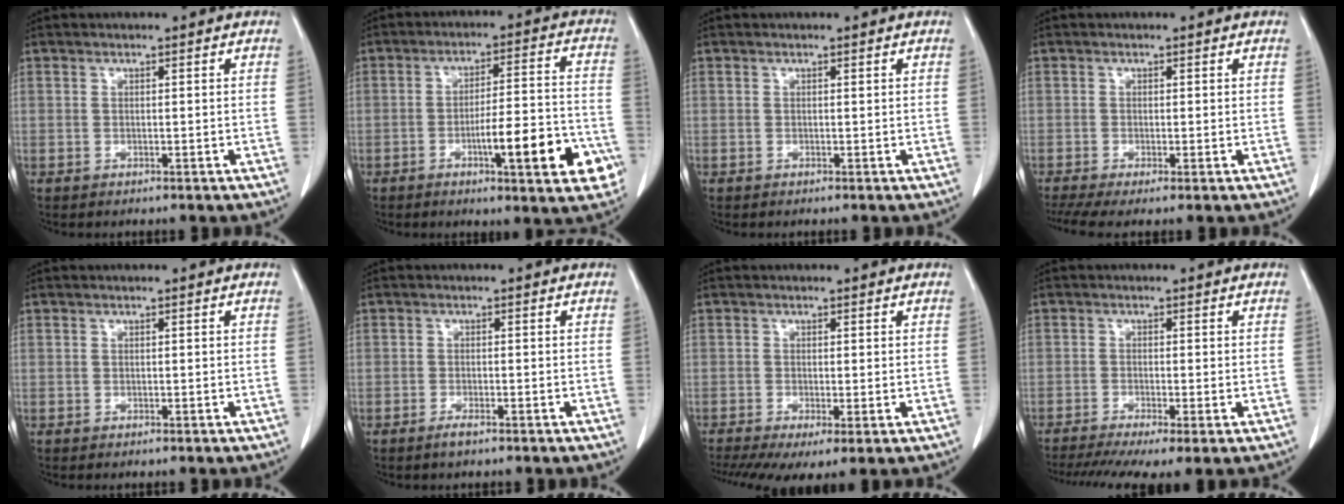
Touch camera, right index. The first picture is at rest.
{"total": 13.3, "force": [-5.2, 2.0, 12.1], "torque": [-0.165, 0.009, -0.071]}
{"total": 0.0}
{"total": 4.8, "force": [-3.1, 0.9, 3.6], "torque": [-0.070, -0.014, -0.059]}
{"total": 0.0}
{"total": 1.4, "force": [-1.1, 0.1, 0.9], "torque": [-0.021, -0.002, -0.019]}
{"total": 7.4, "force": [-4.0, 2.2, 5.8], "torque": [-0.104, -0.019, -0.068]}
{"total": 9.4, "force": [-6.6, 1.3, 6.6], "torque": [-0.110, -0.016, -0.109]}